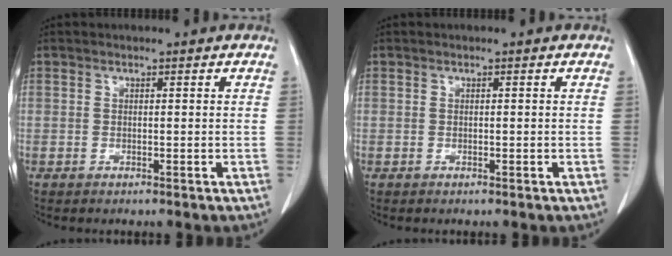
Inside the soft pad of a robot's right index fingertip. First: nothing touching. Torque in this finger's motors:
{"motor_torque": [-0.04, 0.04, 0.00, 0.00]}